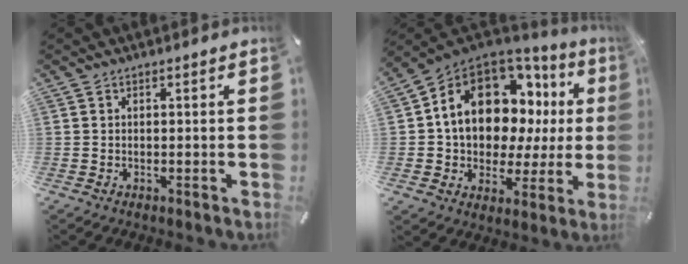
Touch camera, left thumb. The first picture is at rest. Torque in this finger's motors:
{"motor_torque": [2.01, 2.04, 1.63, -1.14, 0.50]}